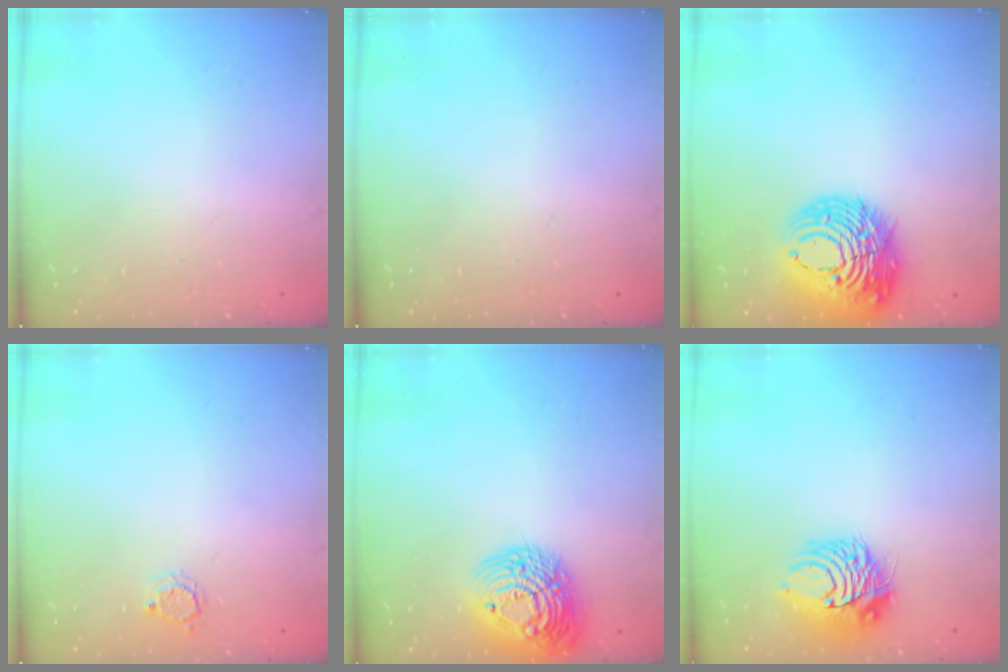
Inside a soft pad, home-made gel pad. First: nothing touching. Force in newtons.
{"total": 0.0}
{"total": 16.6, "press": 16.4, "slide": 2.0}
{"total": 3.3, "press": 3.3, "slide": 0.4}
{"total": 17.3, "press": 17.3, "slide": 1.1}
{"total": 9.6, "press": 9.5, "slide": 1.0}